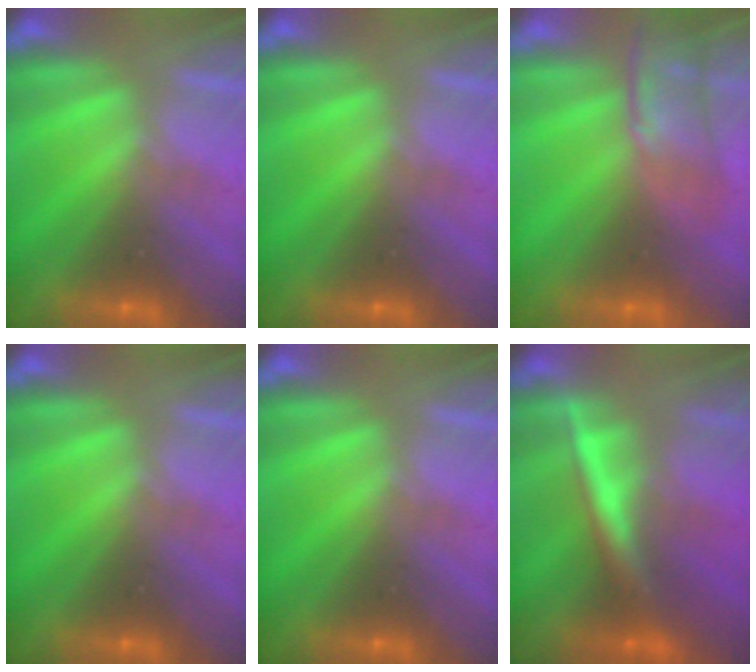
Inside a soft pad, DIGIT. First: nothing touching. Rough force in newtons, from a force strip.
{"total": 0.0}
{"total": 3.1}
{"total": 0.0}
{"total": 0.0}
{"total": 2.4}